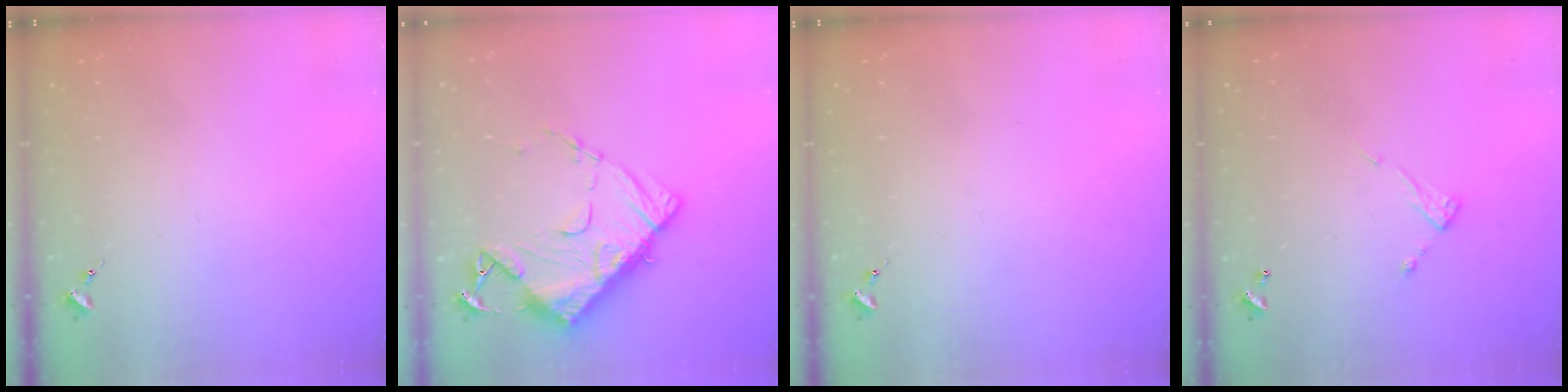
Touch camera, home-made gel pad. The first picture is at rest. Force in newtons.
{"total": 13.3, "press": 13.2, "slide": 1.3}
{"total": 0.0}
{"total": 6.4, "press": 6.4, "slide": 0.2}